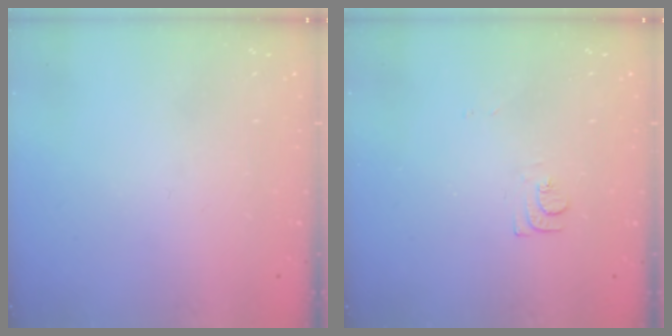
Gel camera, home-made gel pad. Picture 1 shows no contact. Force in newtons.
{"total": 7.1, "press": 7.1, "slide": 0.7}